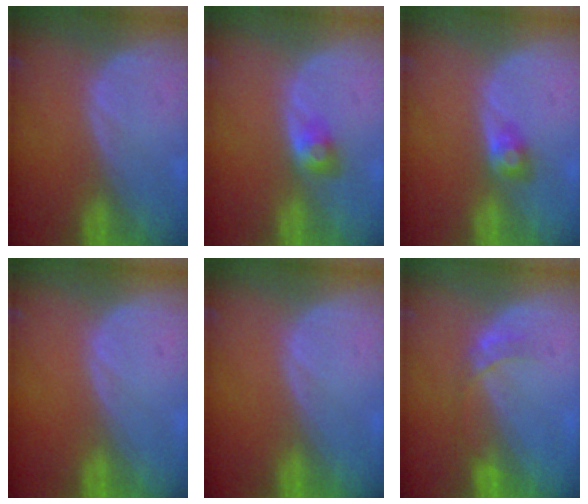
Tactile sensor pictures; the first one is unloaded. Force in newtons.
{"total": 2.8, "press": 2.6, "slide": 1.2}
{"total": 2.4, "press": 2.4, "slide": 0.4}
{"total": 0.0}
{"total": 0.0}
{"total": 3.0, "press": 2.7, "slide": 1.3}